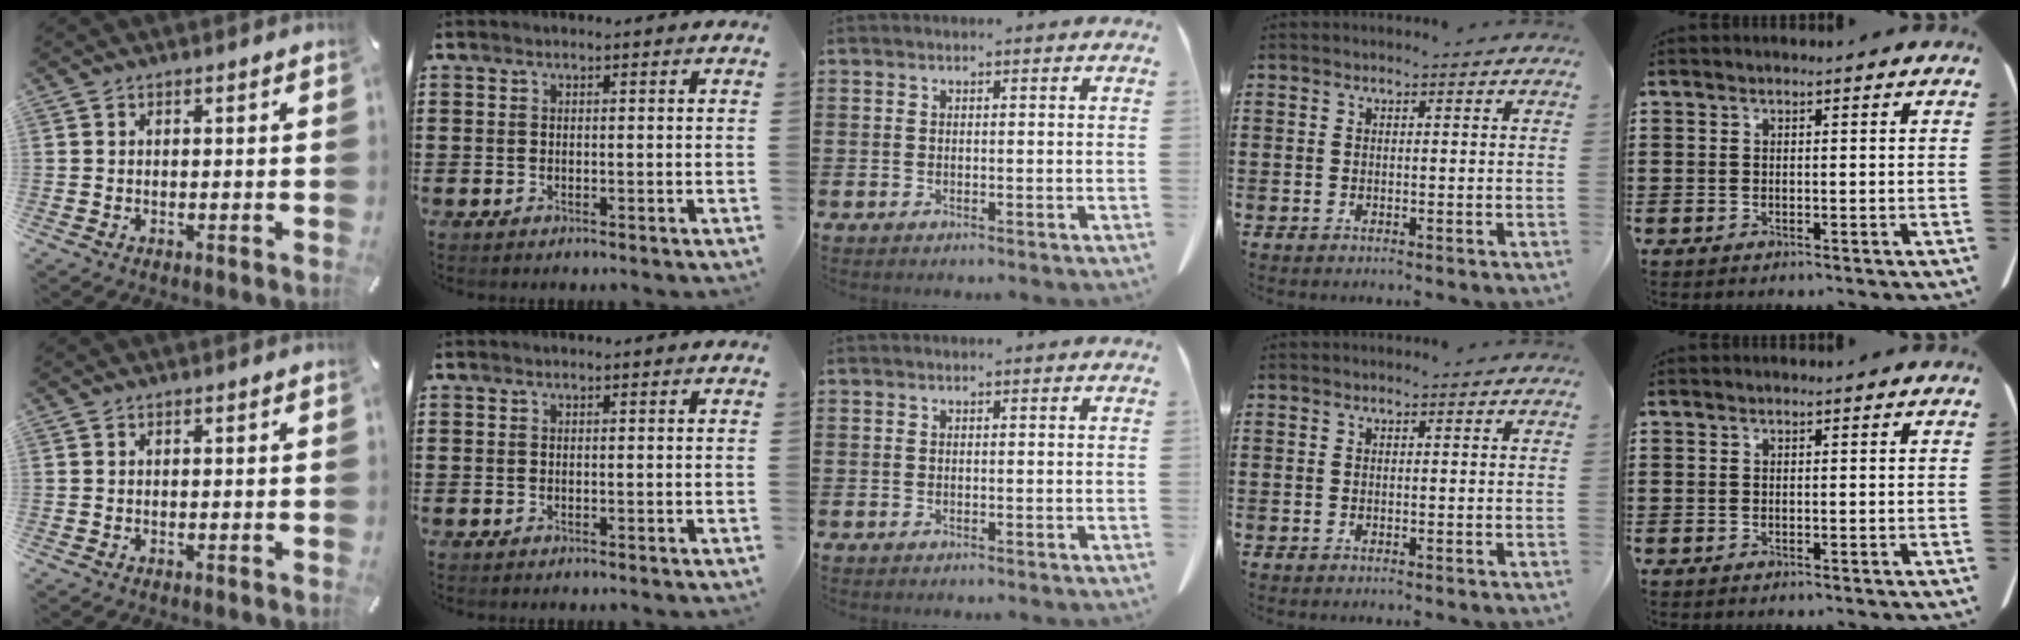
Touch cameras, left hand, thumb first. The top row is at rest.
{}